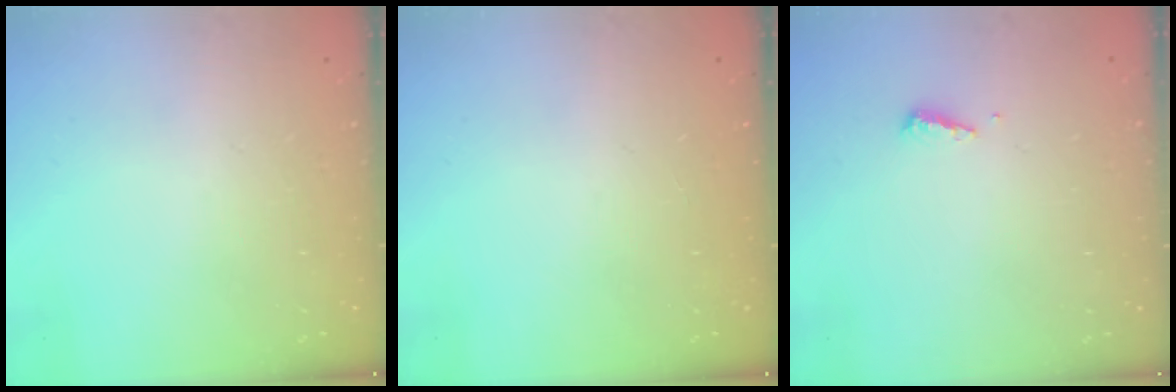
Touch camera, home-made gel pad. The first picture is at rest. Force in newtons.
{"total": 0.0}
{"total": 3.6, "press": 3.6, "slide": 0.4}